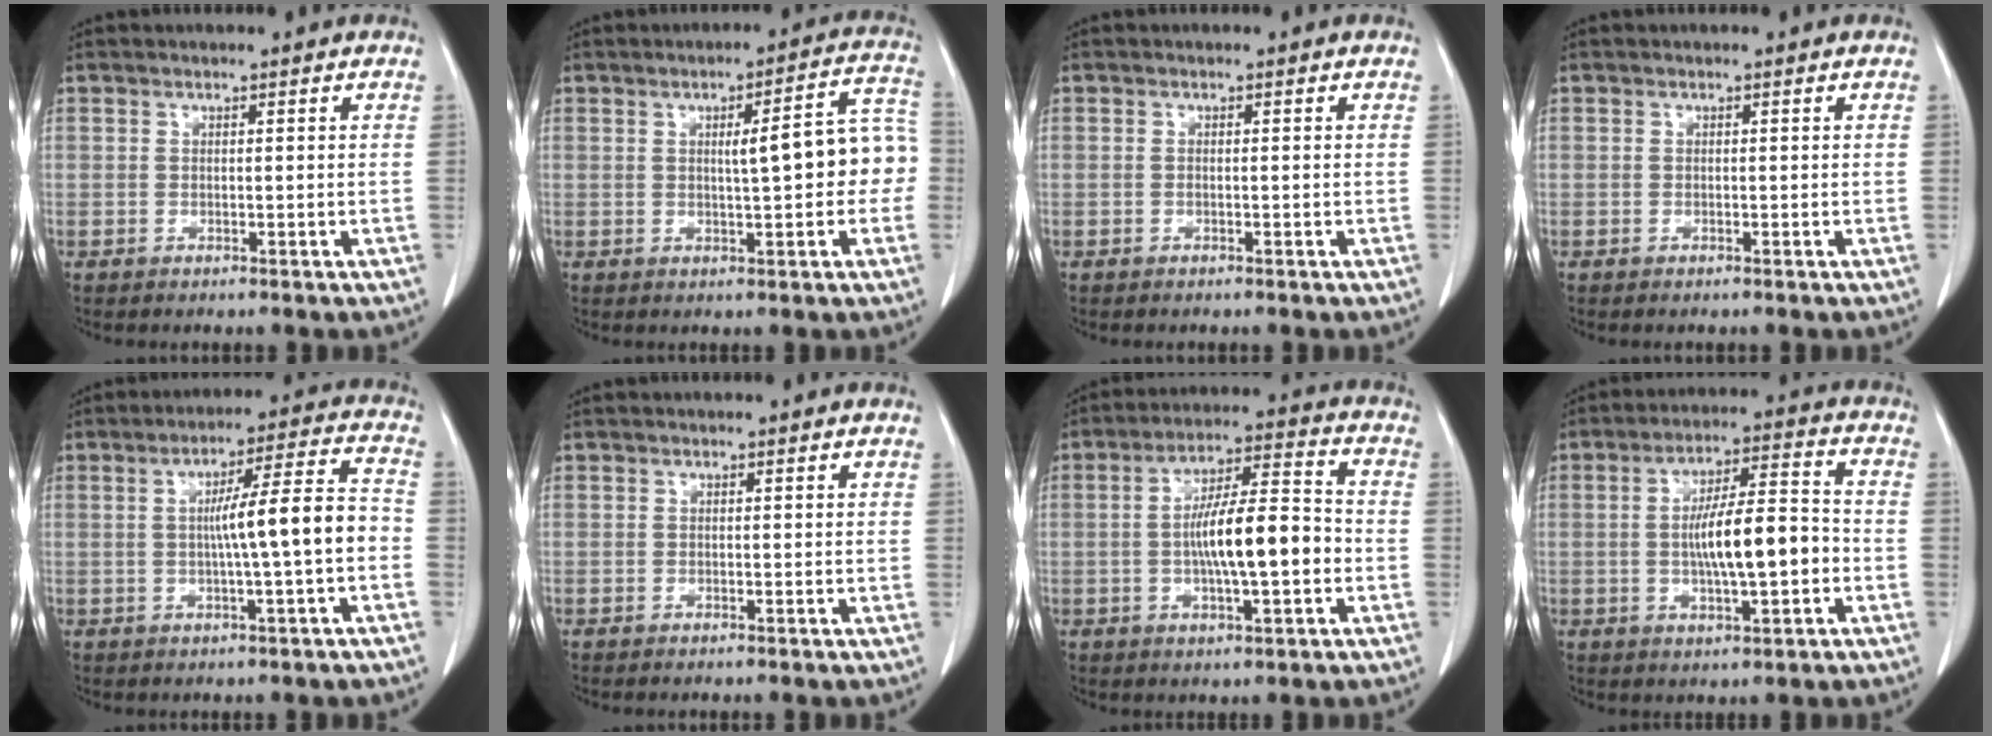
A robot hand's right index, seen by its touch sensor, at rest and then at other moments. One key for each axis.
{"total": 9.3, "fx": 0.0, "fy": 1.8, "fz": 9.1, "tx": -0.112, "ty": 0.035, "tz": 0.000}
{"total": 0.0}
{"total": 0.0}
{"total": 9.5, "fx": -1.2, "fy": -0.1, "fz": 9.4, "tx": -0.144, "ty": 0.019, "tz": -0.020}
{"total": 0.0}
{"total": 11.9, "fx": -1.9, "fy": 2.2, "fz": 11.6, "tx": -0.207, "ty": 0.015, "tz": -0.032}
{"total": 10.9, "fx": -1.7, "fy": 2.1, "fz": 10.5, "tx": -0.188, "ty": 0.014, "tz": -0.026}